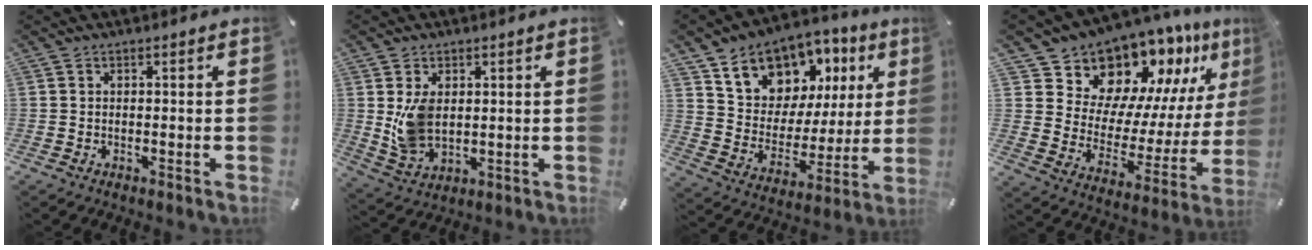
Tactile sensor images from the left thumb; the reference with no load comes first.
{"total": 8.1, "force": [1.6, 5.6, 5.7], "torque": [-0.119, -0.009, 0.030]}
{"total": 12.0, "force": [8.2, 8.6, 1.8], "torque": [-0.045, -0.080, 0.151]}
{"total": 14.6, "force": [13.3, 5.8, 1.1], "torque": [-0.015, -0.147, 0.227]}